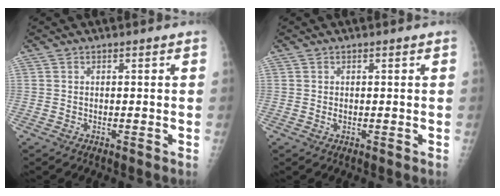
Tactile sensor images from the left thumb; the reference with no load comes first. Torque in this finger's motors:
{"motor_torque": [0.08, -0.22, 0.45, -0.09, 0.00]}